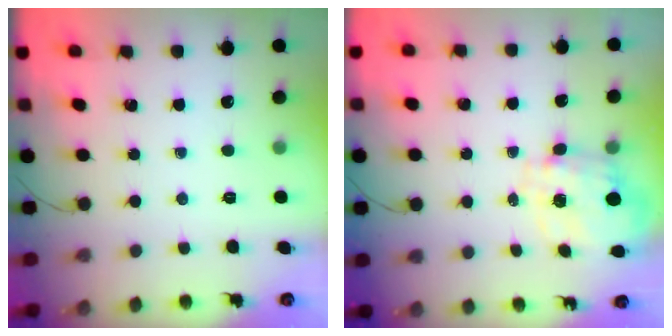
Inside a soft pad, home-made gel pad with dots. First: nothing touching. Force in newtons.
{"total": 3.0, "press": 2.8, "slide": 1.2}